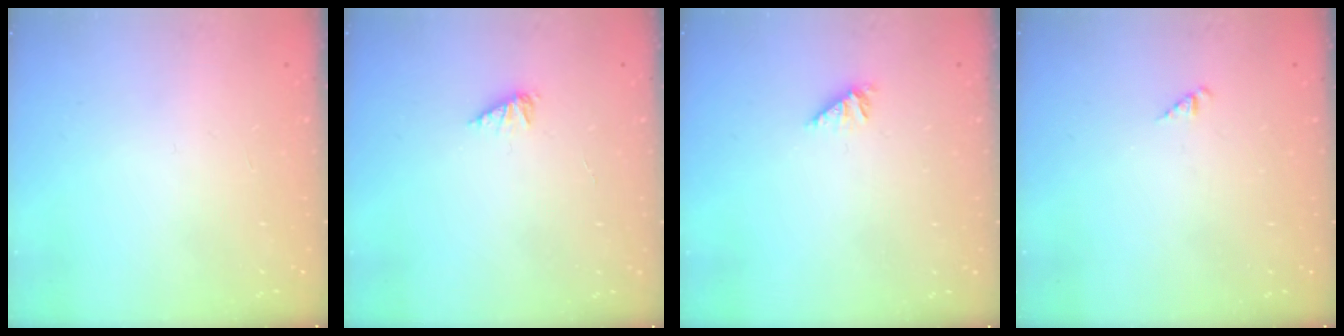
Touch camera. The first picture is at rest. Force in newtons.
{"total": 2.1, "press": 2.1, "slide": 0.3}
{"total": 1.9, "press": 1.9, "slide": 0.4}
{"total": 0.9, "press": 0.9, "slide": 0.2}